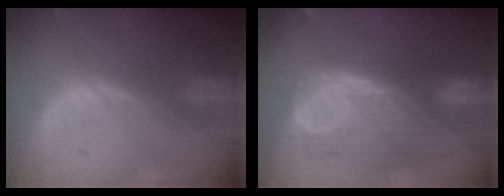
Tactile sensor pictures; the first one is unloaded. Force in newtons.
{"total": 12.4, "press": 10.5, "slide": 6.5}